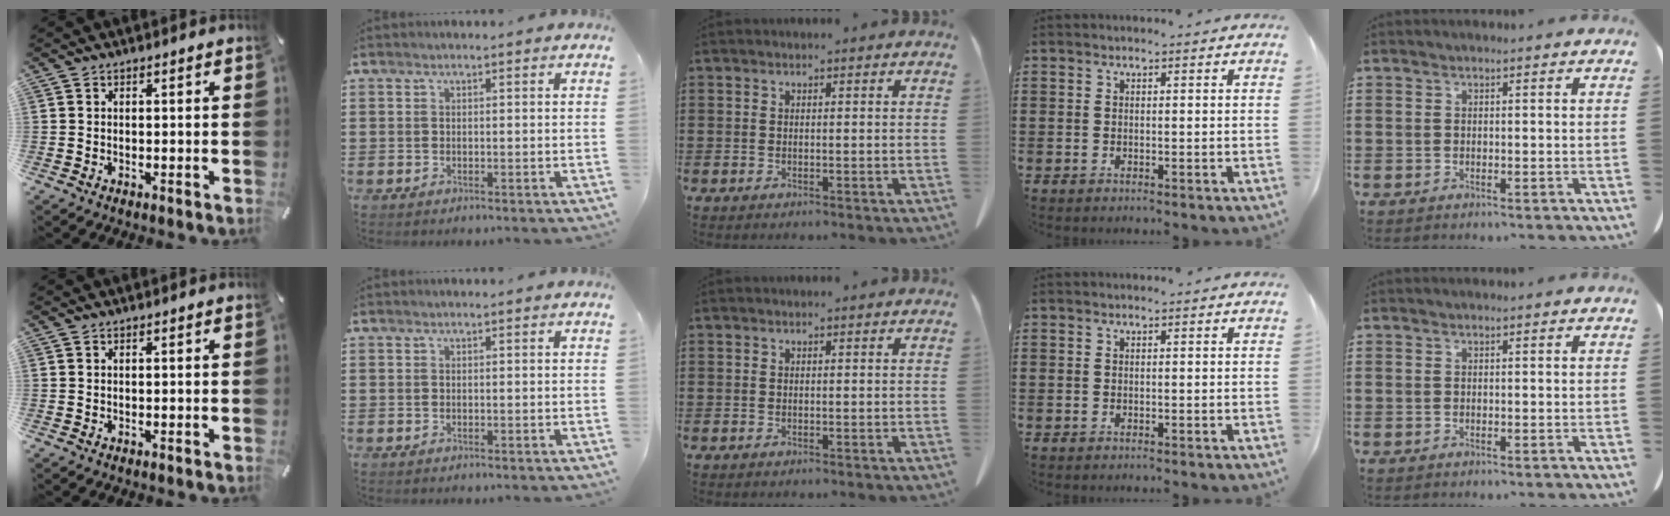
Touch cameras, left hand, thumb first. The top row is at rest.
{}